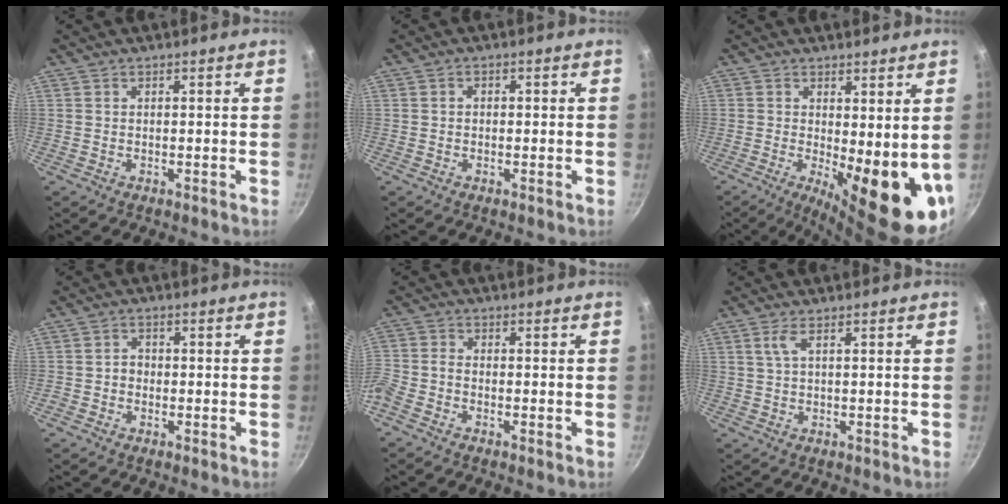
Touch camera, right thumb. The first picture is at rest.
{"total": 1.0, "force": [-0.1, 0.8, 0.5], "torque": [-0.008, 0.006, -0.002]}
{"total": 14.3, "force": [-0.7, 4.9, 13.5], "torque": [-0.146, -0.026, 0.003]}
{"total": 2.1, "force": [-0.7, 1.9, 0.8], "torque": [0.000, 0.012, -0.016]}
{"total": 4.7, "force": [-2.9, 2.1, 3.0], "torque": [-0.087, 0.015, -0.075]}
{"total": 2.1, "force": [0.7, 0.3, 2.0], "torque": [-0.044, 0.003, 0.017]}